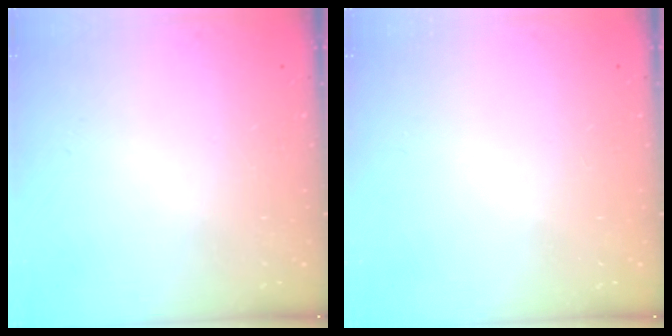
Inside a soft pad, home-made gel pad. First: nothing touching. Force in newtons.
{"total": 0.0}